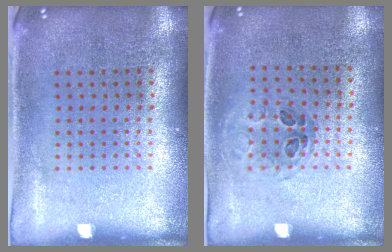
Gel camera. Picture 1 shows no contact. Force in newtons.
{"total": 1.0, "press": 0.7, "slide": 0.7}